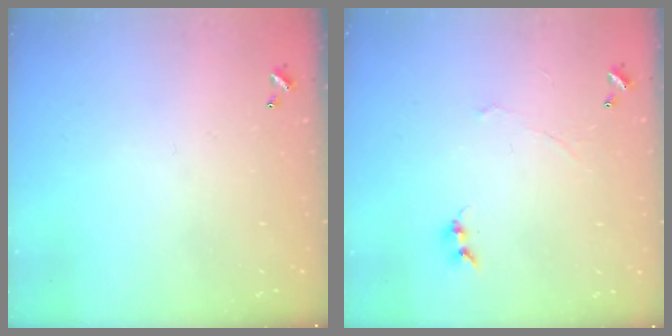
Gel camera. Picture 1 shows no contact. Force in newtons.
{"total": 0.7, "press": 0.5, "slide": 0.5}